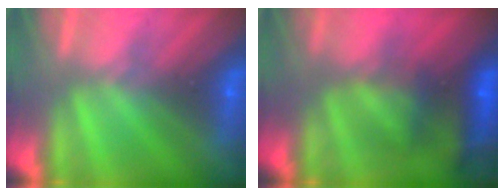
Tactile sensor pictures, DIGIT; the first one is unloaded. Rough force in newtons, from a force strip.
{"total": 7.8}